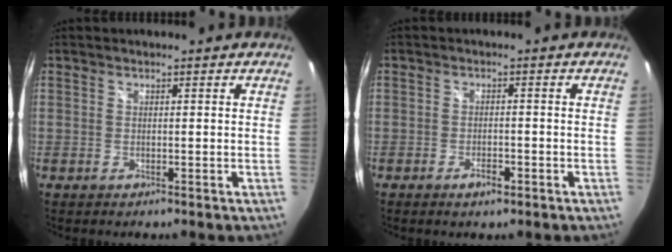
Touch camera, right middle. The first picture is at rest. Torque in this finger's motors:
{"motor_torque": [0.90, -1.24, 0.02, 0.01]}